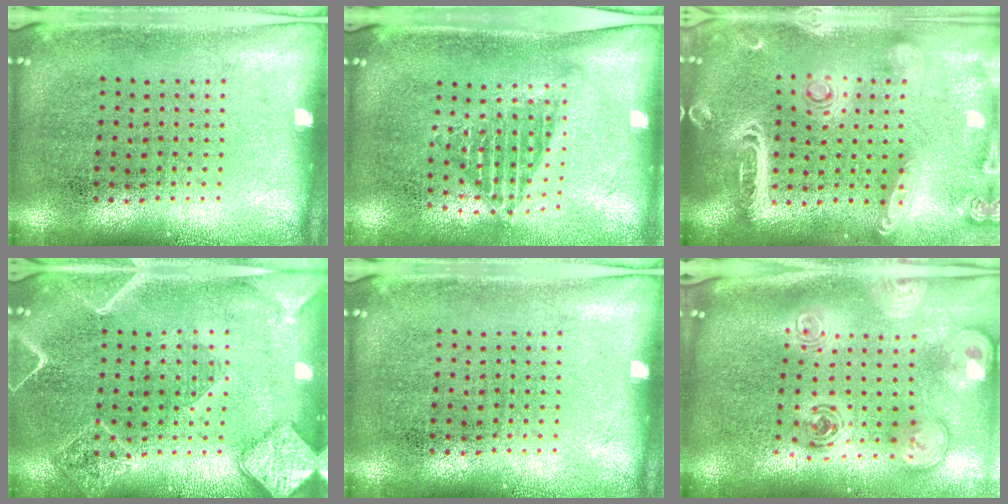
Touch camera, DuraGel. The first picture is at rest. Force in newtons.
{"total": 1.4, "press": 1.1, "slide": 0.9}
{"total": 2.8, "press": 2.4, "slide": 1.4}
{"total": 2.2, "press": 2.1, "slide": 0.5}
{"total": 0.0}
{"total": 3.1, "press": 2.1, "slide": 2.3}